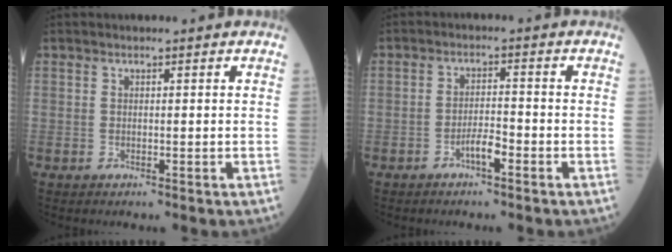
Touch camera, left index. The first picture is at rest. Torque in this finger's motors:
{"motor_torque": [0.60, 0.27, 0.04, 0.01]}